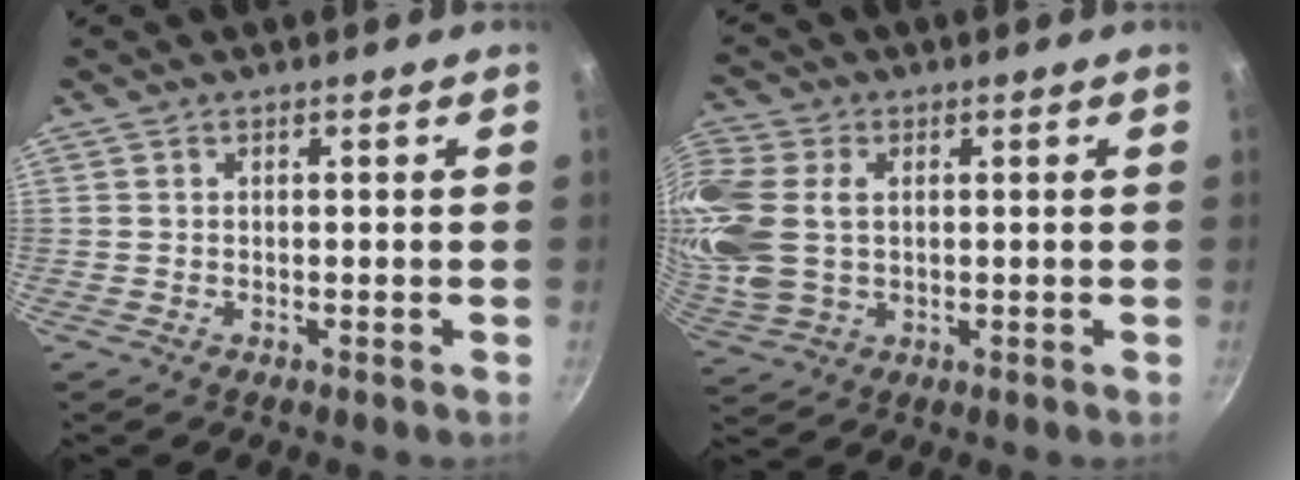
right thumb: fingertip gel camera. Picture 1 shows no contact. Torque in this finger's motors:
{"motor_torque": [0.31, 0.32, 1.22, 0.64, 0.21]}